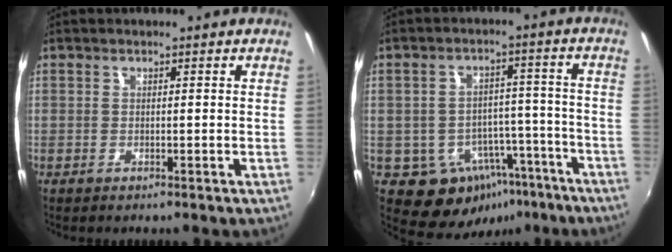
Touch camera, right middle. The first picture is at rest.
{"total": 12.5, "force": [-7.3, 9.0, 4.8], "torque": [-0.082, 0.030, -0.065]}